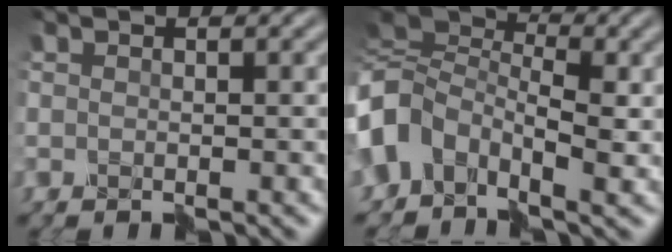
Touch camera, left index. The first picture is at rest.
{"total": 6.9, "force": [-0.7, 5.3, 4.4], "torque": [-0.102, 0.013, -0.038]}